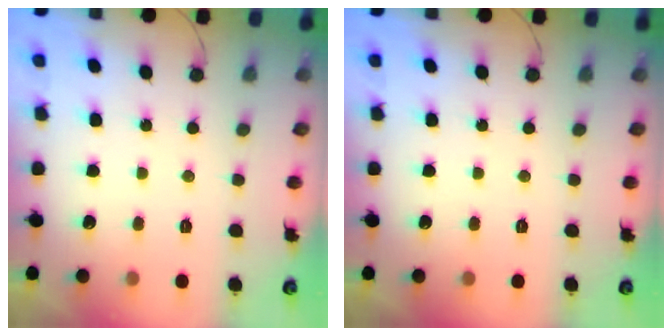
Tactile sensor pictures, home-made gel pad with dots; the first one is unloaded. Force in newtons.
{"total": 0.0}